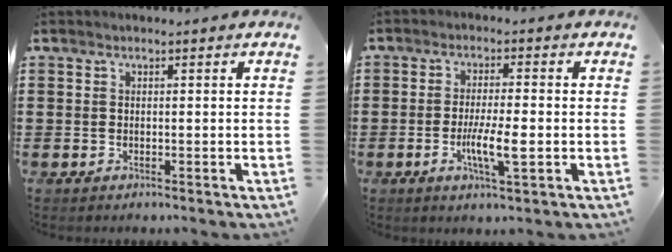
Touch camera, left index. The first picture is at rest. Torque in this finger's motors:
{"motor_torque": [0.88, 0.20, 0.39, 0.07]}